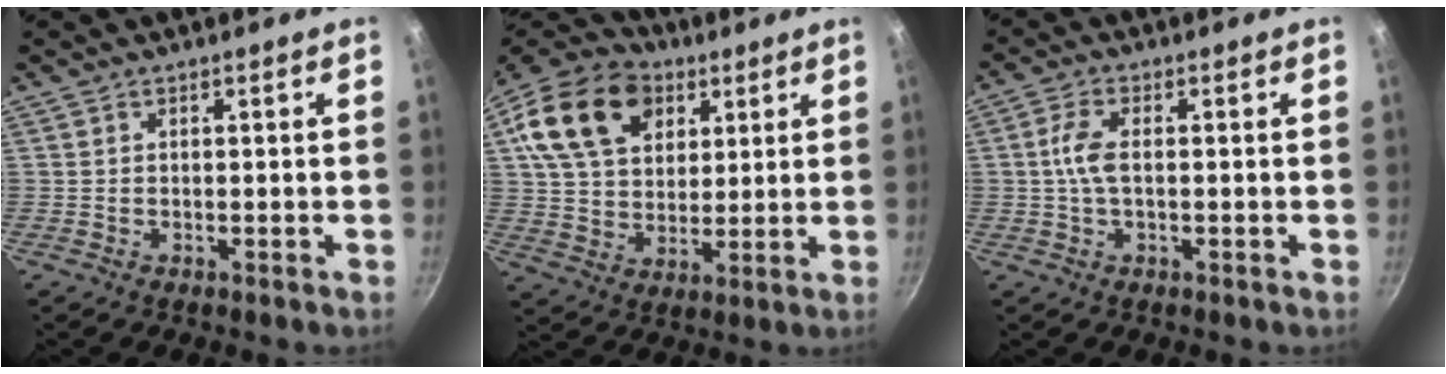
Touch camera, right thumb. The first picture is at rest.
{"total": 19.9, "force": [7.9, 14.2, 11.4], "torque": [-0.182, 0.004, 0.137]}
{"total": 4.9, "force": [0.1, 2.4, 4.3], "torque": [-0.096, 0.010, -0.002]}